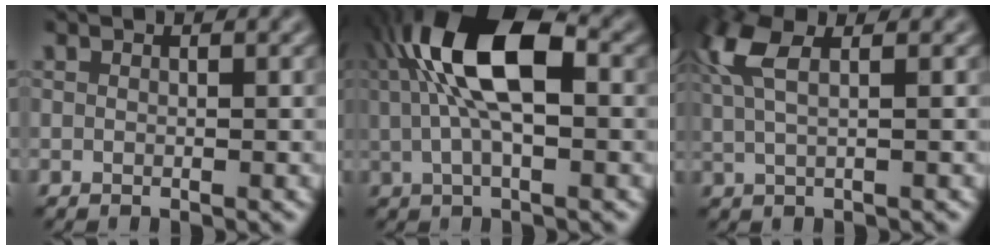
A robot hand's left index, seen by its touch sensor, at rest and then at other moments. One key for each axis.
{"total": 10.3, "fx": 2.1, "fy": 4.3, "fz": 9.1, "tx": -0.173, "ty": 0.020, "tz": 0.025}
{"total": 4.7, "fx": 1.9, "fy": 1.6, "fz": 3.9, "tx": -0.084, "ty": 0.011, "tz": 0.034}